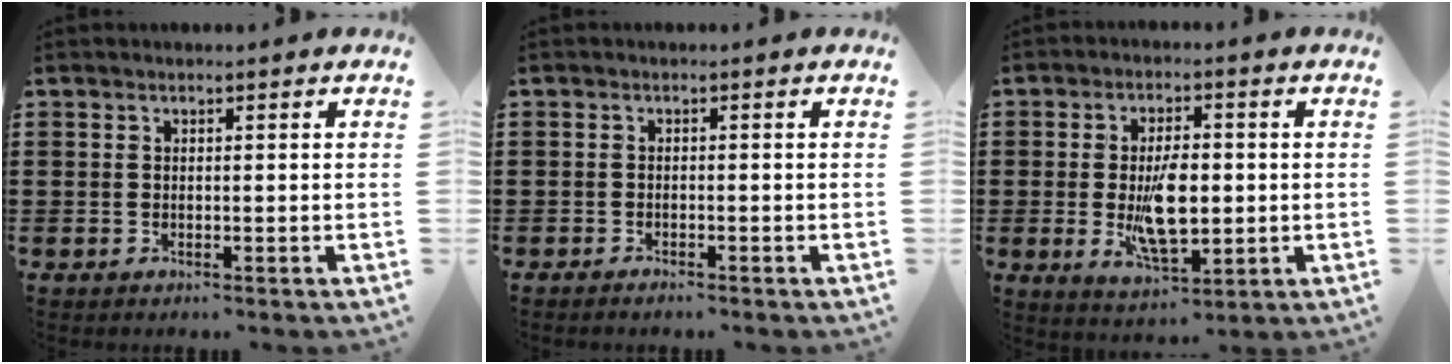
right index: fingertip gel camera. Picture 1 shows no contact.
{"total": 0.8, "force": [-0.8, -0.1, 0.1], "torque": [-0.005, -0.004, -0.015]}
{"total": 8.7, "force": [-0.6, 3.9, 7.7], "torque": [-0.141, -0.008, -0.015]}